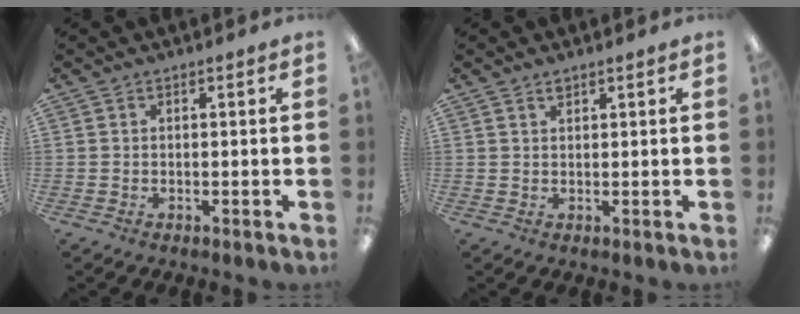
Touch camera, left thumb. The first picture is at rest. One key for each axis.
{"total": 1.2, "fx": 1.0, "fy": 0.3, "fz": 0.5, "tx": -0.011, "ty": 0.000, "tz": 0.019}